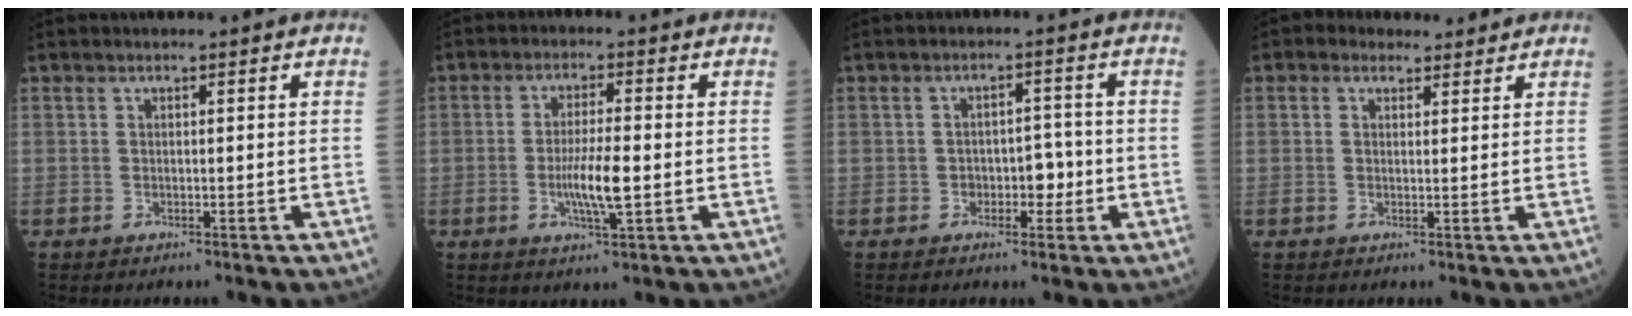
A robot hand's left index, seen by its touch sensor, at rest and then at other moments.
{"total": 6.0, "force": [-1.1, 0.6, 5.9], "torque": [-0.118, -0.010, -0.019]}
{"total": 3.5, "force": [-0.9, 2.0, 2.7], "torque": [-0.034, 0.009, -0.012]}
{"total": 3.5, "force": [2.7, 2.1, 0.9], "torque": [-0.014, 0.024, 0.040]}